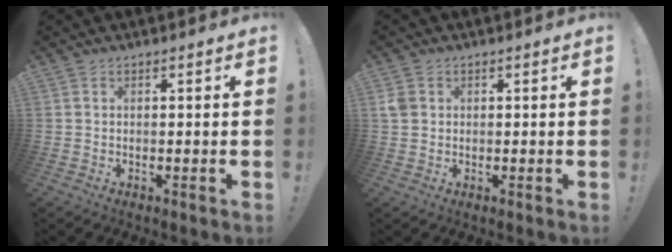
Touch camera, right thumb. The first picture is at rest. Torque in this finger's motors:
{"motor_torque": [0.15, -0.19, 0.31, 0.11, 0.00]}